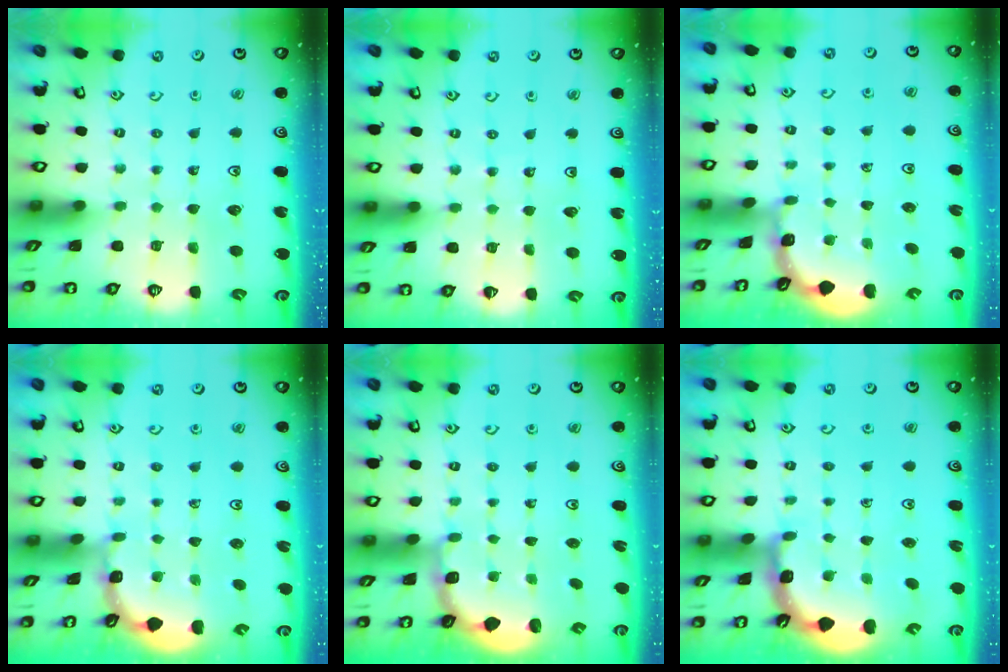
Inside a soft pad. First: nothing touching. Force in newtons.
{"total": 3.8, "press": 3.7, "slide": 0.4}
{"total": 1.1, "press": 1.1, "slide": 0.1}
{"total": 1.3, "press": 1.3, "slide": 0.1}
{"total": 1.9, "press": 1.8, "slide": 0.7}
{"total": 2.8, "press": 2.8, "slide": 0.2}